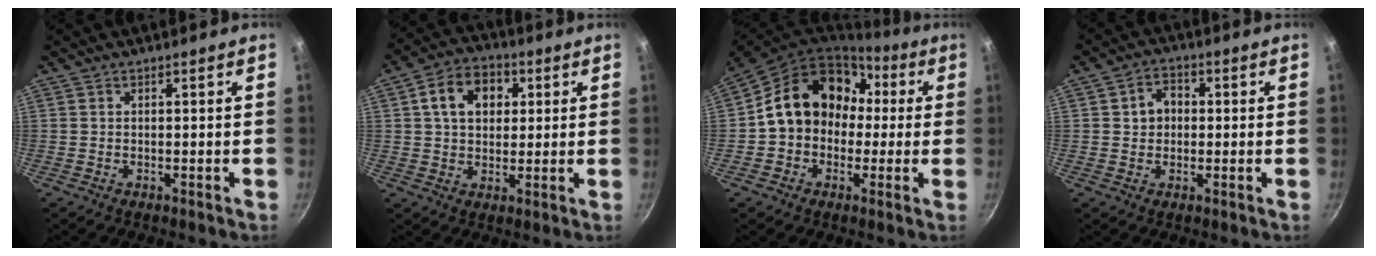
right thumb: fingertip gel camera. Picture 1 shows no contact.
{"total": 10.4, "force": [2.9, 7.7, 6.4], "torque": [-0.082, 0.009, 0.035]}
{"total": 17.3, "force": [1.5, 14.1, 9.9], "torque": [-0.128, 0.058, 0.018]}
{"total": 5.1, "force": [0.5, 4.3, 2.8], "torque": [-0.016, 0.009, 0.002]}